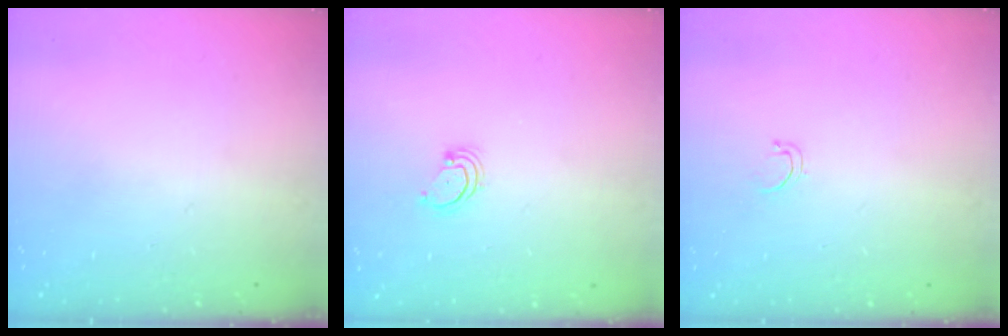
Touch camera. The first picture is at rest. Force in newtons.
{"total": 2.5, "press": 2.5, "slide": 0.3}
{"total": 2.6, "press": 2.5, "slide": 0.4}